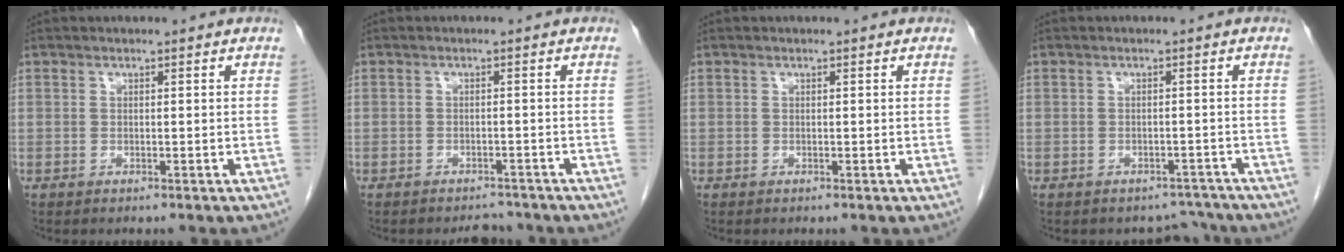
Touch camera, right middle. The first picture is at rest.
{"total": 2.8, "force": [-2.5, 1.1, 0.1], "torque": [-0.002, 0.000, -0.036]}
{"total": 0.0}
{"total": 3.5, "force": [-3.1, 1.5, -0.6], "torque": [0.015, 0.013, -0.038]}